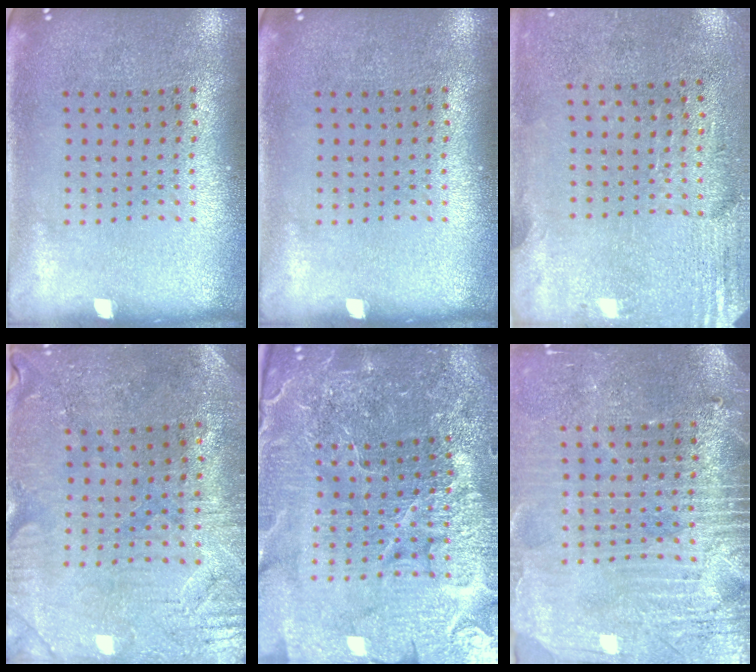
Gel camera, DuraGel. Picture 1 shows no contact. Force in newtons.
{"total": 0.0}
{"total": 2.8, "press": 2.5, "slide": 1.4}
{"total": 0.8, "press": 0.6, "slide": 0.5}
{"total": 6.3, "press": 5.6, "slide": 3.0}
{"total": 3.9, "press": 3.6, "slide": 1.6}